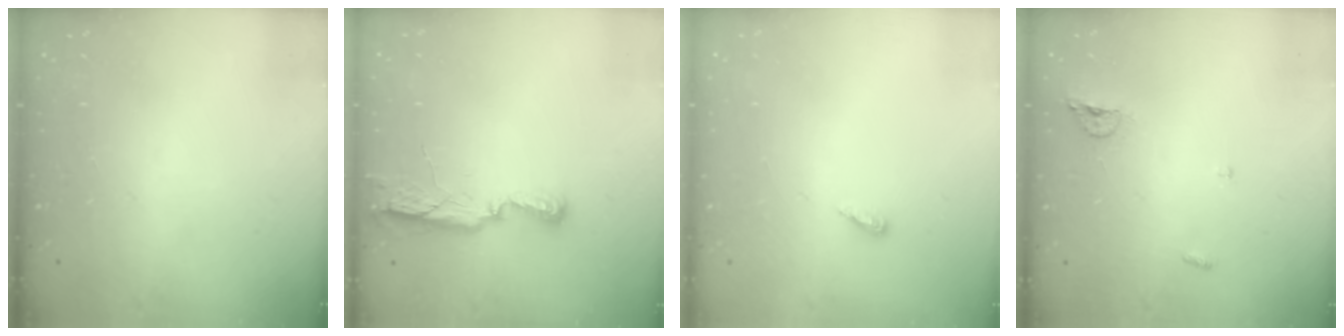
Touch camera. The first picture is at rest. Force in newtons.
{"total": 6.6, "press": 6.5, "slide": 1.1}
{"total": 2.8, "press": 2.8, "slide": 0.2}
{"total": 4.4, "press": 4.3, "slide": 1.0}